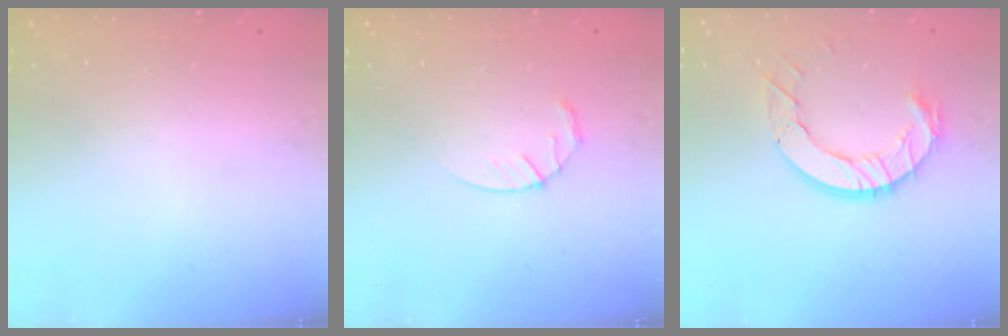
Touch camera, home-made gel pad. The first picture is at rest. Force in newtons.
{"total": 3.6, "press": 3.6, "slide": 0.5}
{"total": 11.0, "press": 10.9, "slide": 1.1}